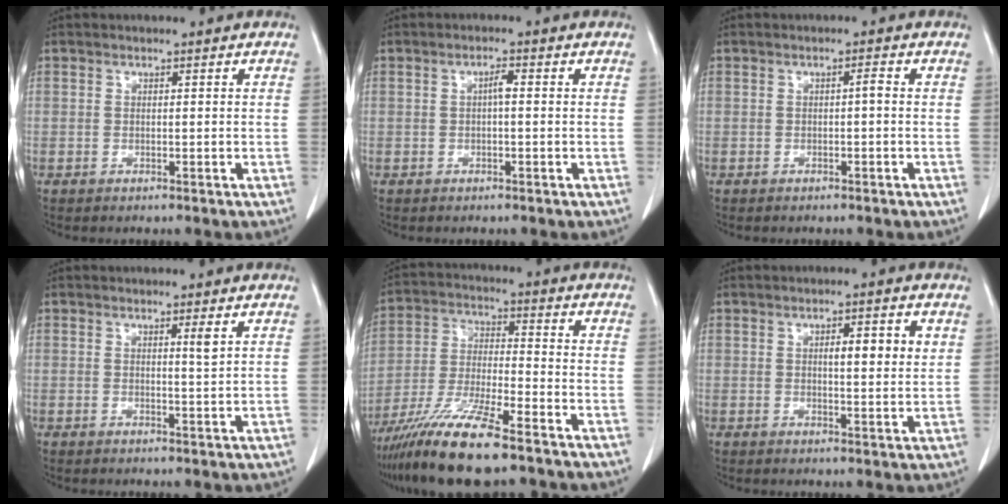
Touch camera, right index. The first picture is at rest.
{"total": 1.6, "force": [0.0, 0.3, 1.5], "torque": [-0.027, 0.004, 0.001]}
{"total": 0.9, "force": [-0.1, 0.1, 0.9], "torque": [-0.013, 0.002, -0.002]}
{"total": 1.5, "force": [0.7, -0.3, 1.3], "torque": [-0.023, -0.006, 0.011]}
{"total": 13.6, "force": [-9.8, 1.1, 9.4], "torque": [-0.188, -0.033, -0.180]}
{"total": 4.4, "force": [1.4, 0.9, 4.1], "torque": [-0.063, -0.001, 0.020]}